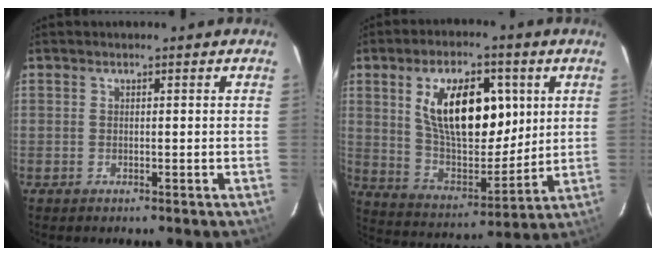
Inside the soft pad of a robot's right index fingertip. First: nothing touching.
{"total": 18.3, "force": [5.8, 9.3, 14.7], "torque": [-0.248, 0.007, 0.111]}